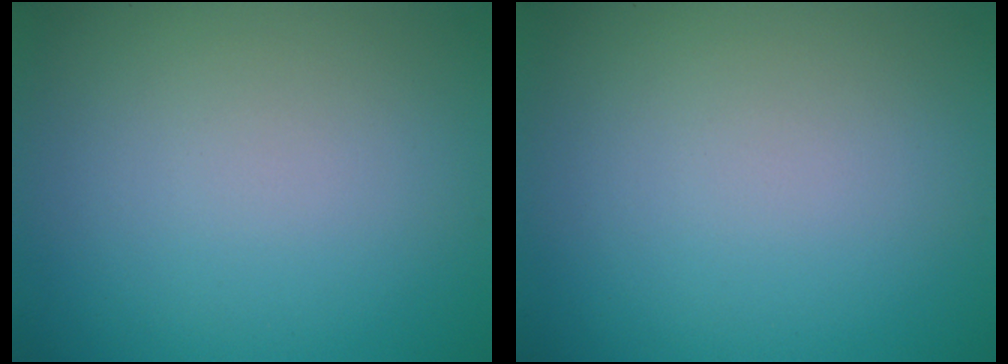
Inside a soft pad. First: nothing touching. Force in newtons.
{"total": 0.0}